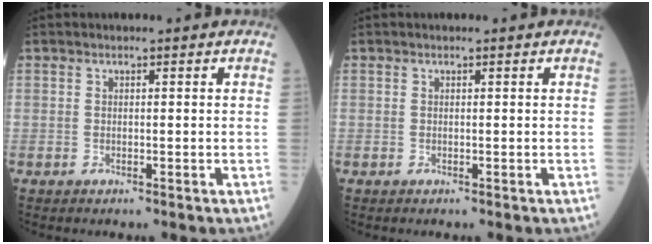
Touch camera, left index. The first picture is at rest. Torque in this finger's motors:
{"motor_torque": [0.00, 0.00, -0.01, 0.00]}